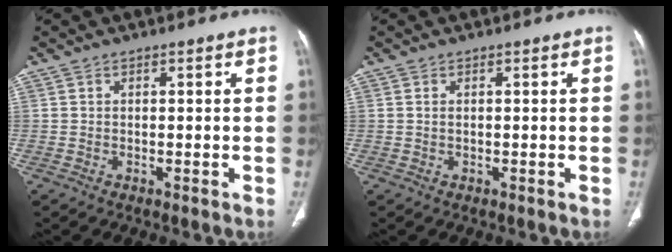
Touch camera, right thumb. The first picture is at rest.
{"total": 0.5, "force": [0.2, 0.2, 0.4], "torque": [-0.013, 0.005, 0.005]}